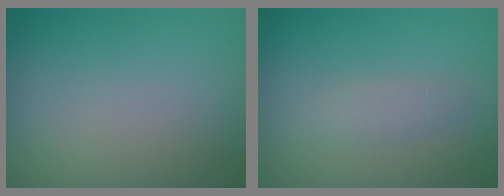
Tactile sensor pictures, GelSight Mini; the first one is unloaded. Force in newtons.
{"total": 1.3, "press": 1.3, "slide": 0.0}